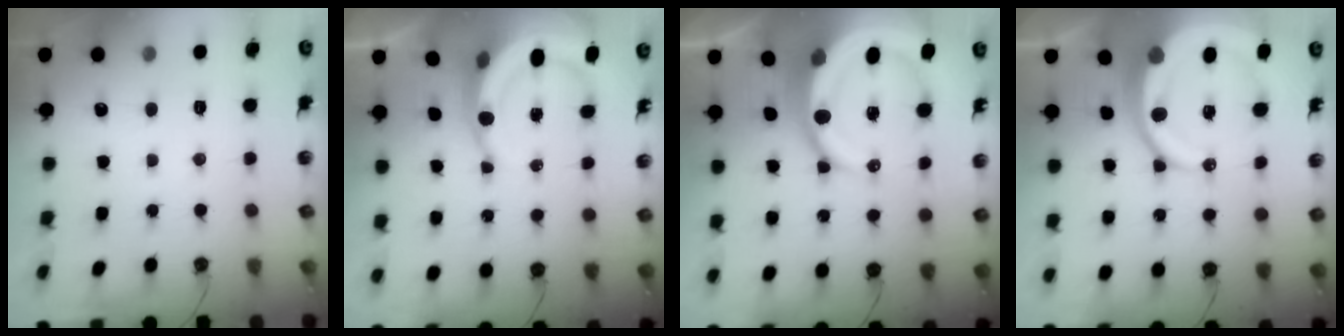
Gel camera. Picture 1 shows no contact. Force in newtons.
{"total": 9.3, "press": 9.1, "slide": 2.0}
{"total": 18.7, "press": 18.6, "slide": 1.9}
{"total": 18.3, "press": 18.1, "slide": 2.3}